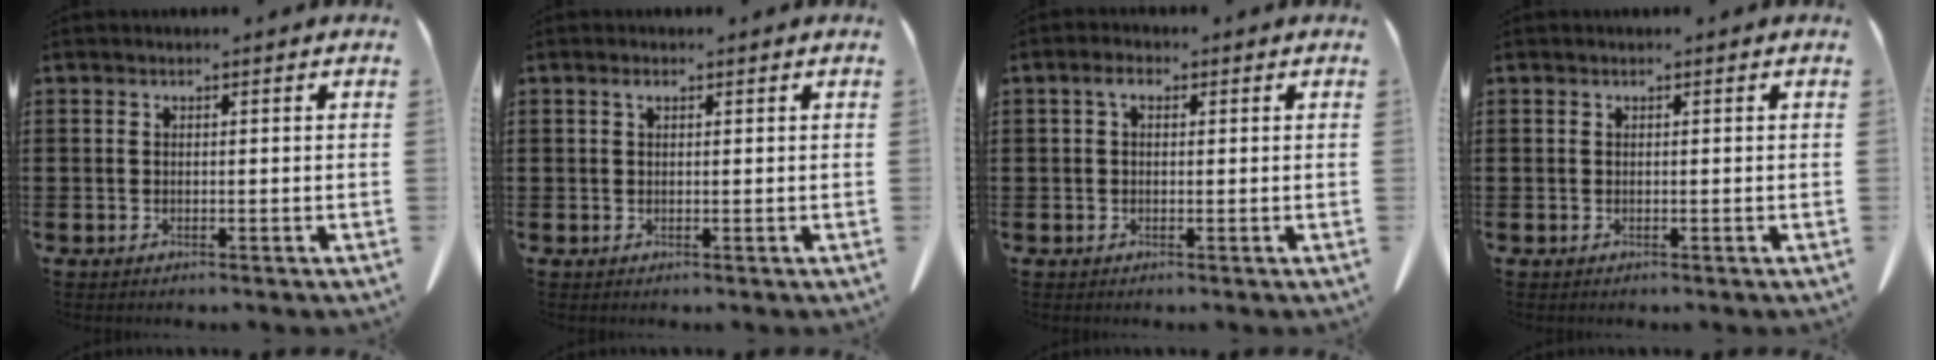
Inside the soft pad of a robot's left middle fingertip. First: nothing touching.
{"total": 1.1, "force": [0.4, 0.5, 0.9], "torque": [-0.013, 0.001, 0.006]}
{"total": 2.2, "force": [0.5, 1.3, 1.8], "torque": [-0.039, 0.009, 0.007]}
{"total": 0.0}